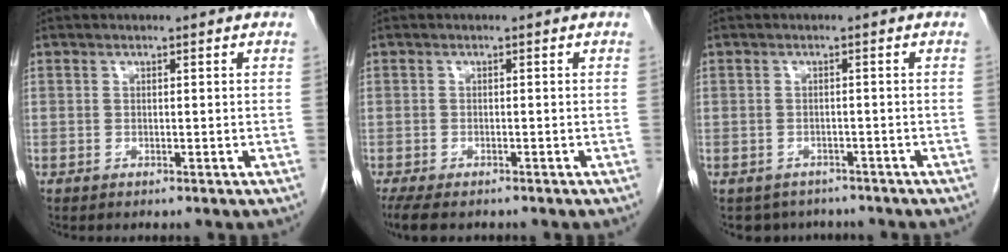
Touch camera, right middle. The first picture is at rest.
{"total": 6.3, "force": [-5.0, 2.1, 3.2], "torque": [-0.058, -0.015, -0.080]}
{"total": 4.9, "force": [-4.1, 2.6, 0.2], "torque": [0.005, 0.005, -0.053]}